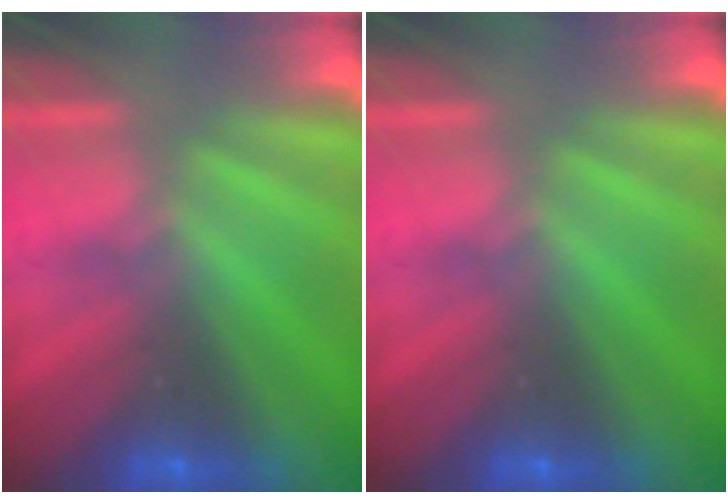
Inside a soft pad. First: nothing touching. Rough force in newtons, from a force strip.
{"total": 0.0}